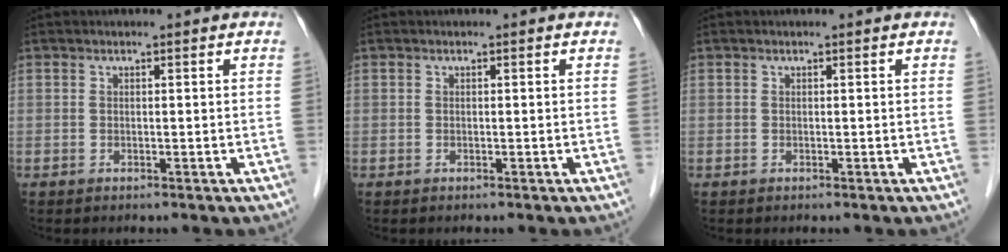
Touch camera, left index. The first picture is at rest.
{"total": 0.0}
{"total": 0.0}